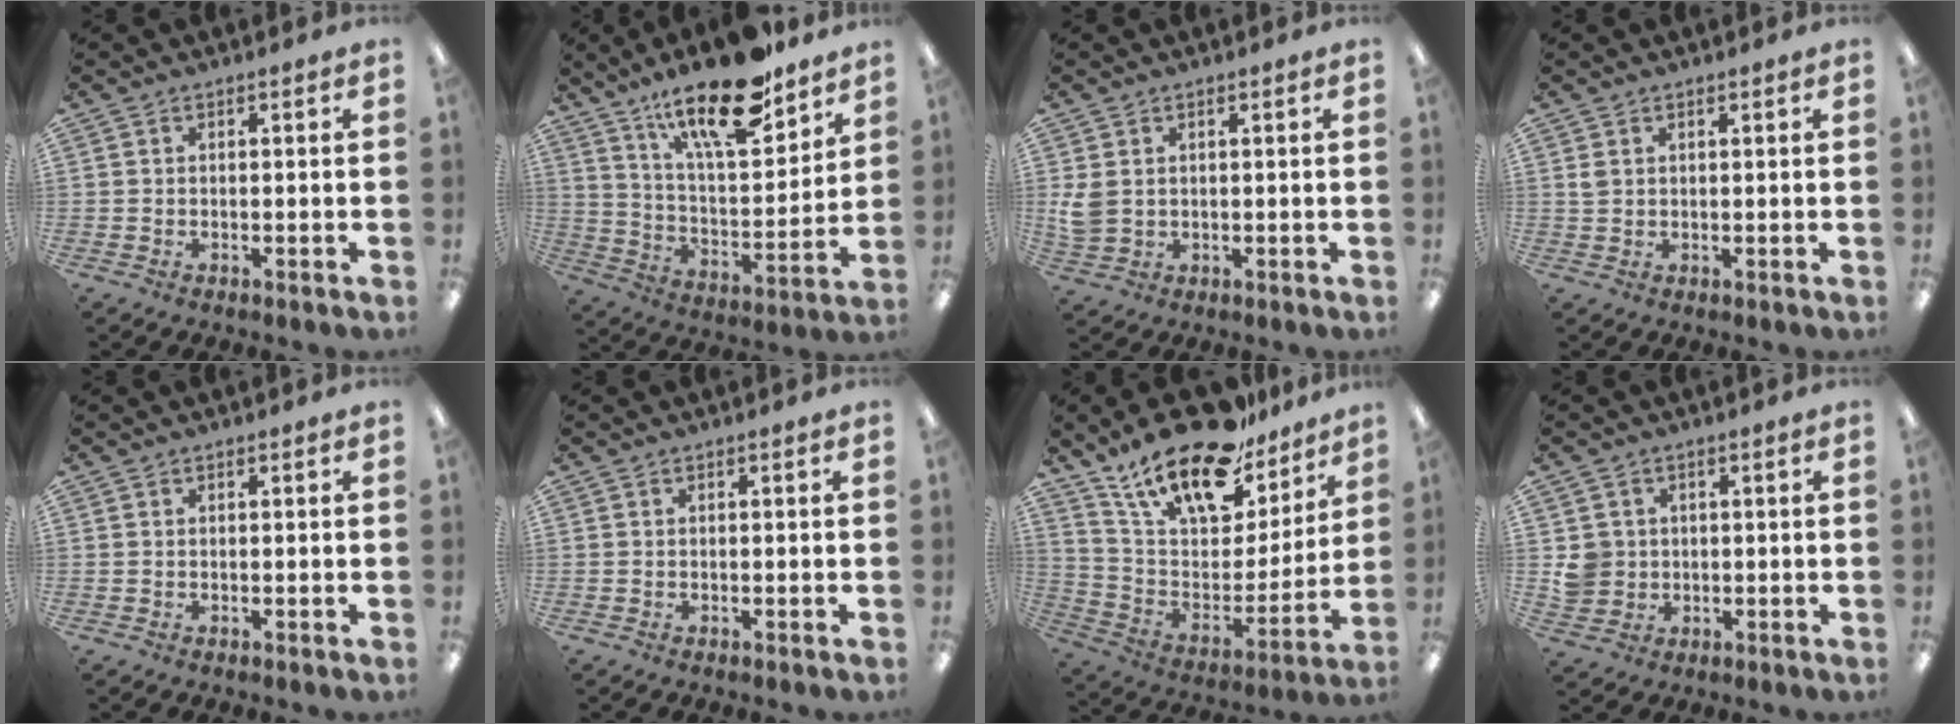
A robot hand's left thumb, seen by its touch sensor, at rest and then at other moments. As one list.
[{"total": 20.3, "force": [14.6, 6.4, 12.6], "torque": [-0.210, -0.088, 0.244]}, {"total": 4.2, "force": [1.2, 3.3, 2.3], "torque": [-0.044, 0.001, 0.024]}, {"total": 1.6, "force": [0.8, 1.1, 0.8], "torque": [-0.017, 0.003, 0.015]}, {"total": 0.0}, {"total": 0.0}, {"total": 22.2, "force": [16.9, 9.1, 11.1], "torque": [-0.194, -0.110, 0.298]}, {"total": 5.1, "force": [0.8, 4.9, 1.2], "torque": [-0.017, 0.007, 0.016]}]